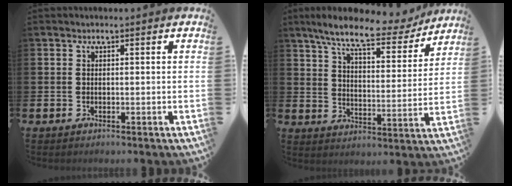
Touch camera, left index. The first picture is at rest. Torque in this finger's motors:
{"motor_torque": [1.14, -0.99, 0.94, 0.21]}